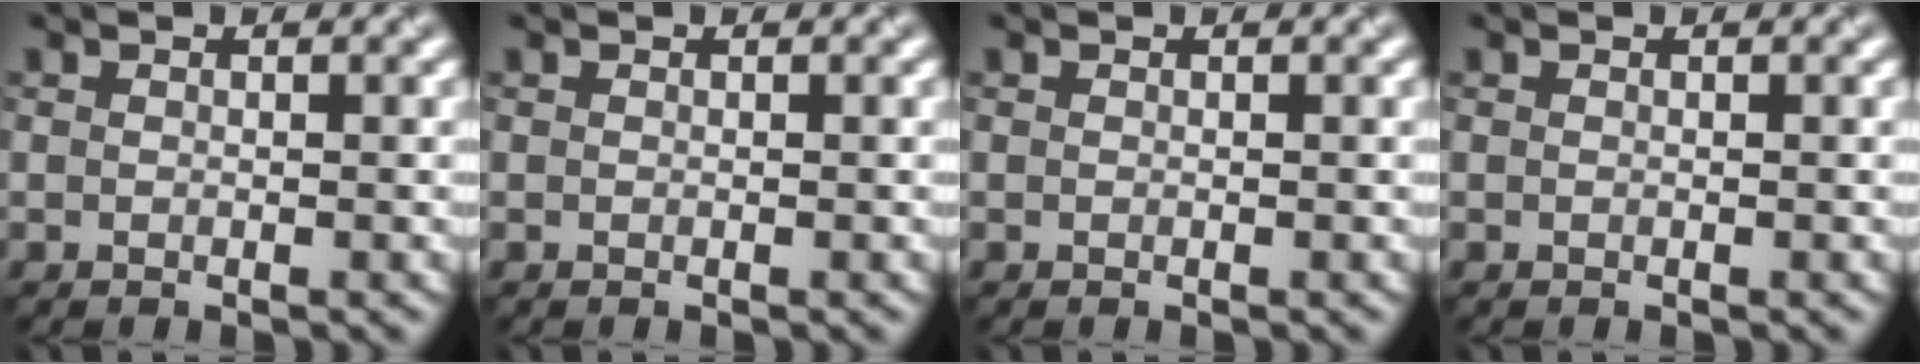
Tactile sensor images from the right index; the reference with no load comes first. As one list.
[{"total": 0.0}, {"total": 0.0}, {"total": 0.0}]